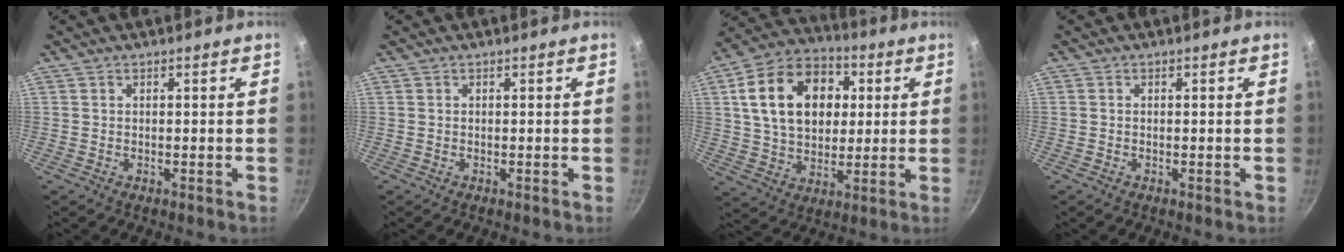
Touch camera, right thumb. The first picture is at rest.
{"total": 0.0}
{"total": 19.6, "force": [4.3, 14.0, 13.1], "torque": [-0.196, 0.014, 0.065]}
{"total": 0.0}